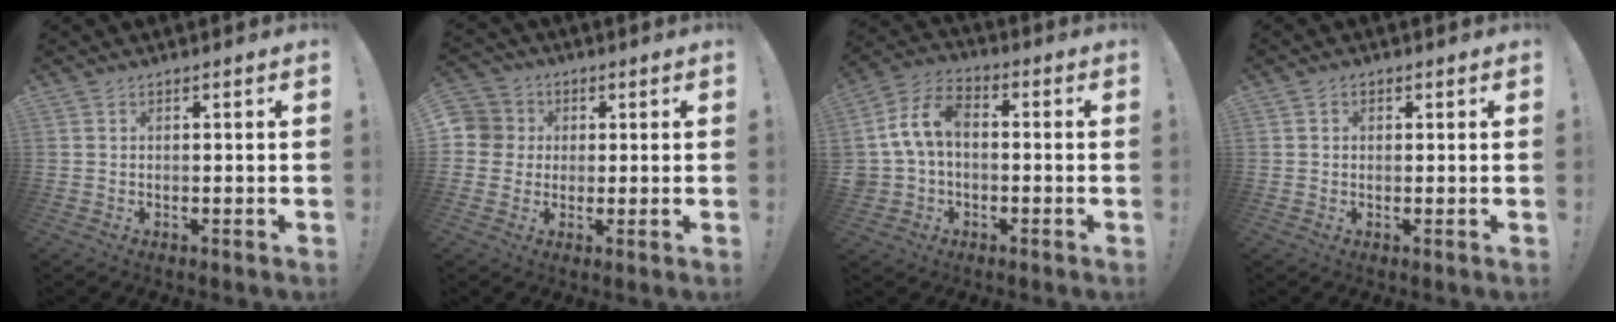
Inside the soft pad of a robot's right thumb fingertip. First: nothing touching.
{"total": 6.6, "force": [0.2, 6.4, 1.5], "torque": [-0.031, 0.010, 0.007]}
{"total": 11.7, "force": [1.1, 8.7, 7.8], "torque": [-0.147, 0.021, 0.026]}
{"total": 1.4, "force": [0.1, 1.2, 0.7], "torque": [-0.008, 0.003, 0.001]}